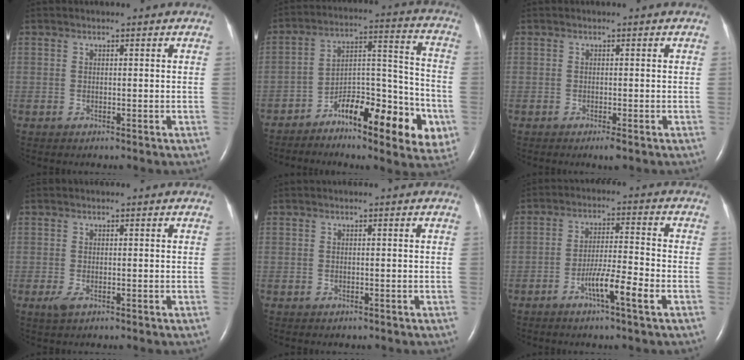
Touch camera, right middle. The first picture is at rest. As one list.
[{"total": 15.8, "force": [-7.9, 4.5, 12.9], "torque": [-0.175, 0.026, -0.118]}, {"total": 1.2, "force": [-0.8, 0.0, 1.0], "torque": [-0.017, -0.004, -0.012]}, {"total": 1.4, "force": [-0.6, 0.5, 1.1], "torque": [-0.026, -0.004, -0.008]}, {"total": 0.0}, {"total": 6.7, "force": [-3.3, -0.2, 5.8], "torque": [-0.108, -0.004, -0.060]}]